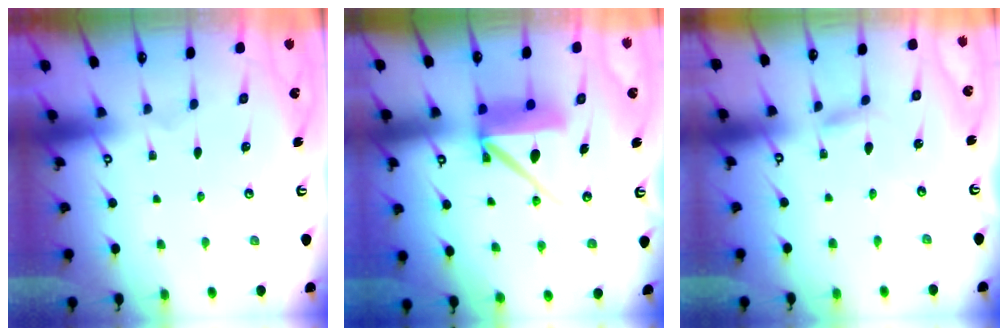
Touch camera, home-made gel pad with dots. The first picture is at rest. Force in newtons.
{"total": 11.7, "press": 11.6, "slide": 1.5}
{"total": 2.5, "press": 2.5, "slide": 0.3}